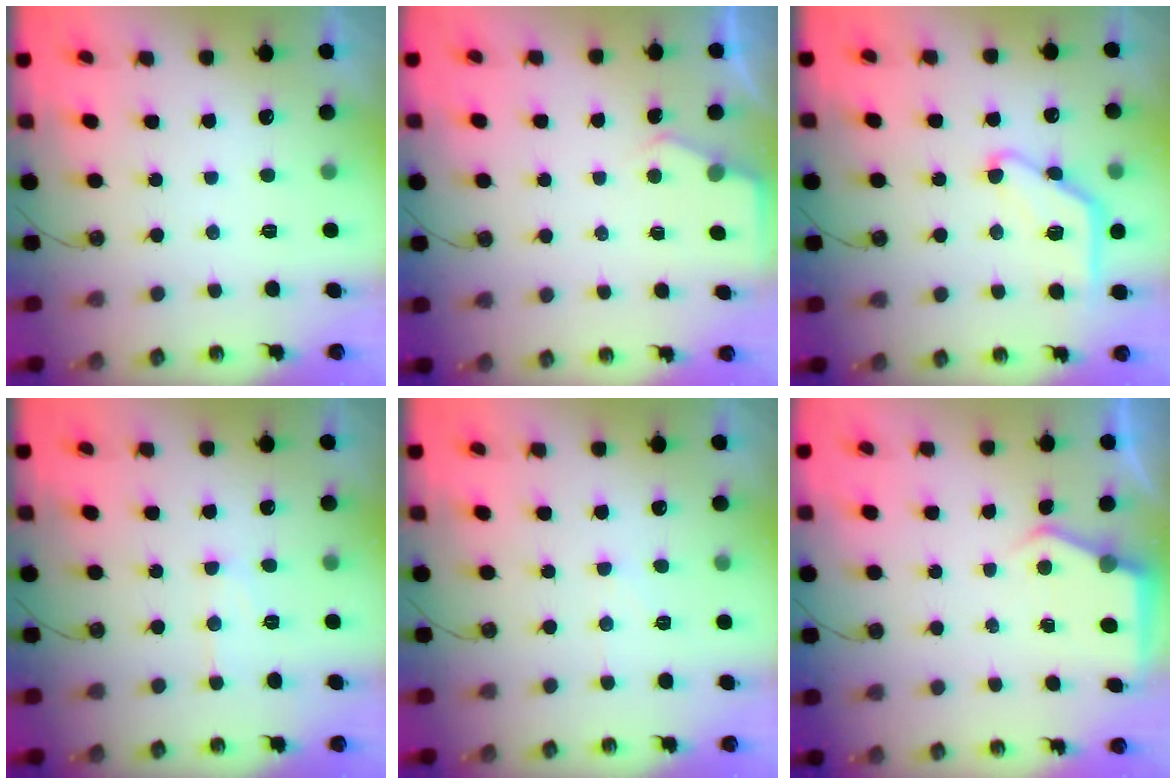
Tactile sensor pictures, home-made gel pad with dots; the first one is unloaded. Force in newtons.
{"total": 3.7, "press": 3.7, "slide": 0.5}
{"total": 12.1, "press": 12.0, "slide": 0.6}
{"total": 7.6, "press": 7.6, "slide": 0.3}
{"total": 5.0, "press": 4.9, "slide": 0.7}
{"total": 5.2, "press": 5.2, "slide": 0.5}